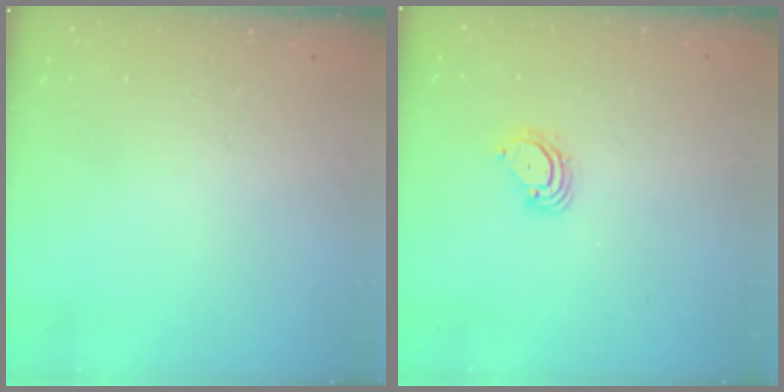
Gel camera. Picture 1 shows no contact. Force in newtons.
{"total": 4.3, "press": 4.3, "slide": 0.4}